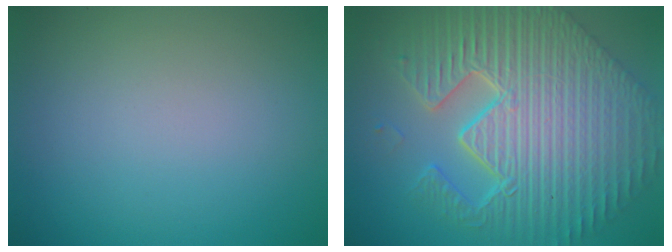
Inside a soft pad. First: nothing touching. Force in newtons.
{"total": 12.5, "press": 8.2, "slide": 9.5}